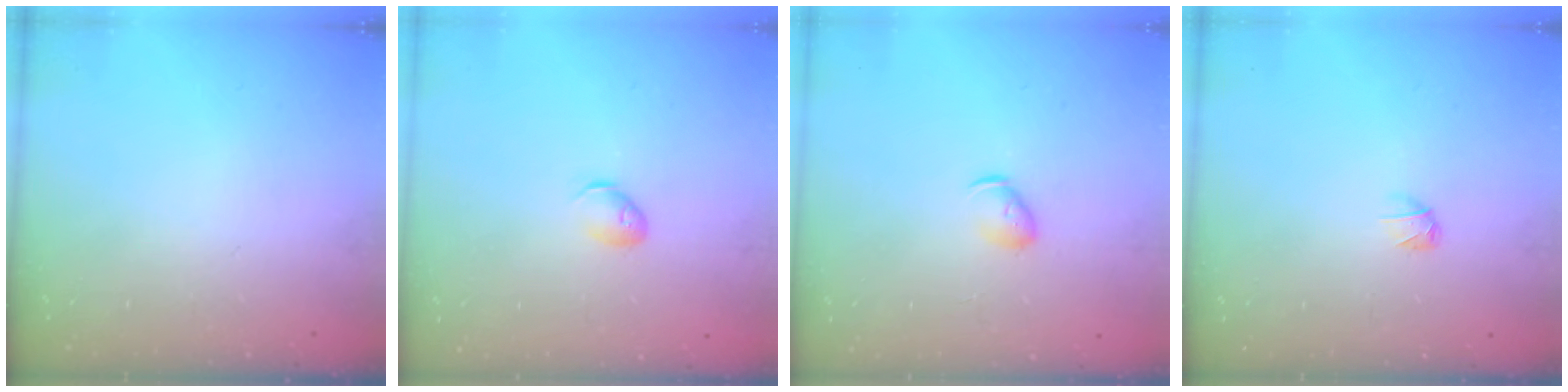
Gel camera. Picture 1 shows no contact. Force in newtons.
{"total": 5.8, "press": 5.7, "slide": 0.9}
{"total": 4.7, "press": 4.6, "slide": 0.7}
{"total": 2.6, "press": 2.5, "slide": 0.6}